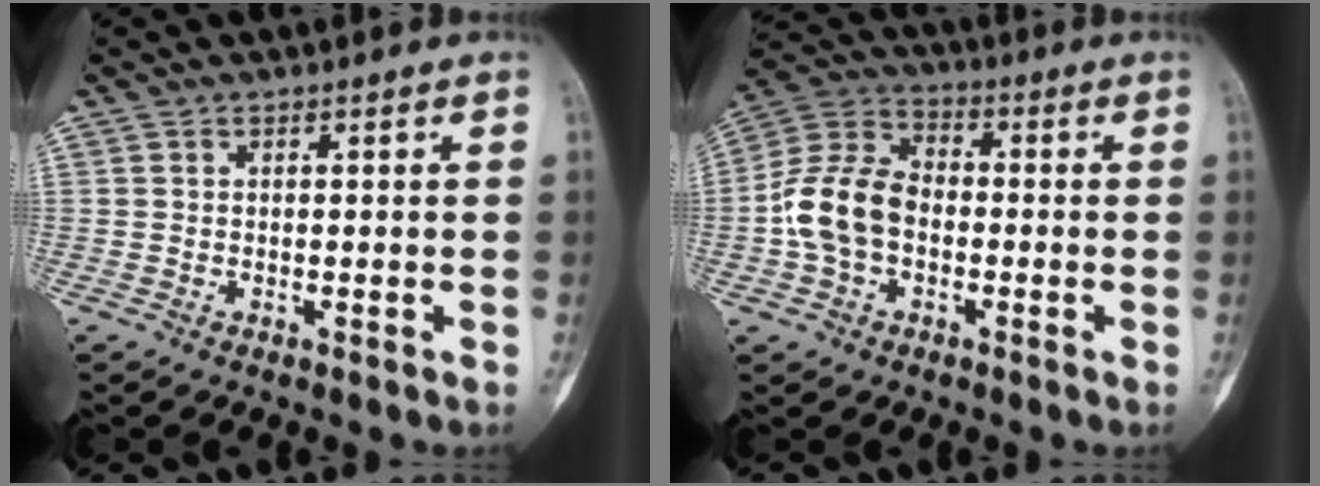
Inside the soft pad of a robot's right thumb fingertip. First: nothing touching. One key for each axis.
{"total": 12.2, "fx": -1.9, "fy": 8.6, "fz": 8.4, "tx": -0.160, "ty": 0.038, "tz": -0.047}